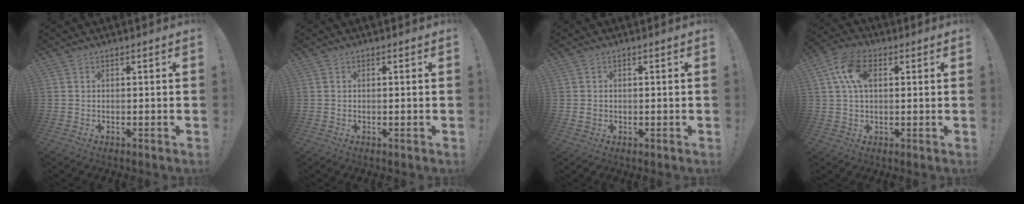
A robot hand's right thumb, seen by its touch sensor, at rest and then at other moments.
{"total": 0.0}
{"total": 1.3, "force": [0.3, 1.2, 0.5], "torque": [-0.001, 0.001, 0.004]}
{"total": 11.1, "force": [3.2, 6.9, 8.0], "torque": [-0.151, 0.007, 0.060]}